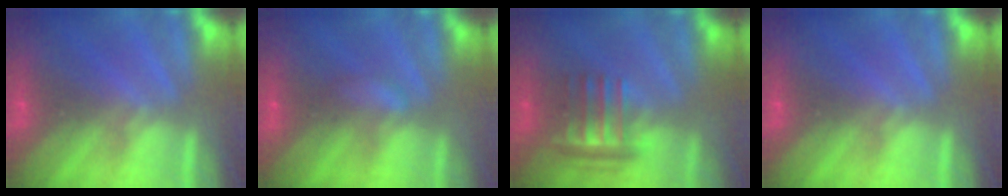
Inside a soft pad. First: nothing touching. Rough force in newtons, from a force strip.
{"total": 2.1}
{"total": 3.7}
{"total": 0.0}